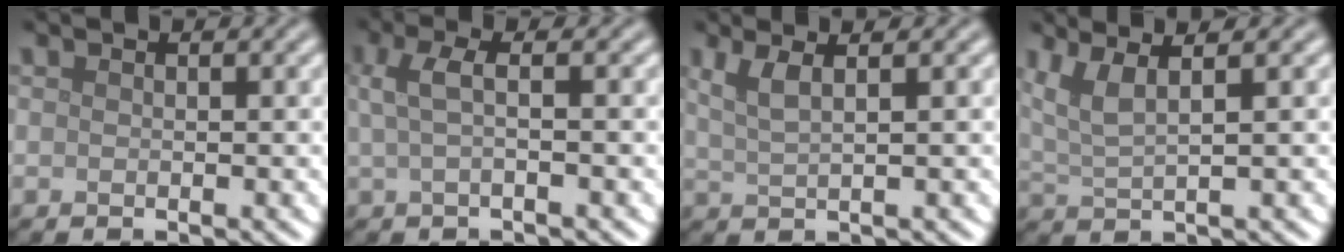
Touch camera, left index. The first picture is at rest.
{"total": 2.6, "force": [0.3, 0.8, 2.4], "torque": [-0.047, 0.007, 0.004]}
{"total": 2.6, "force": [1.2, 0.8, 2.2], "torque": [-0.035, 0.002, 0.023]}
{"total": 3.8, "force": [1.9, 1.0, 3.1], "torque": [-0.061, 0.008, 0.037]}